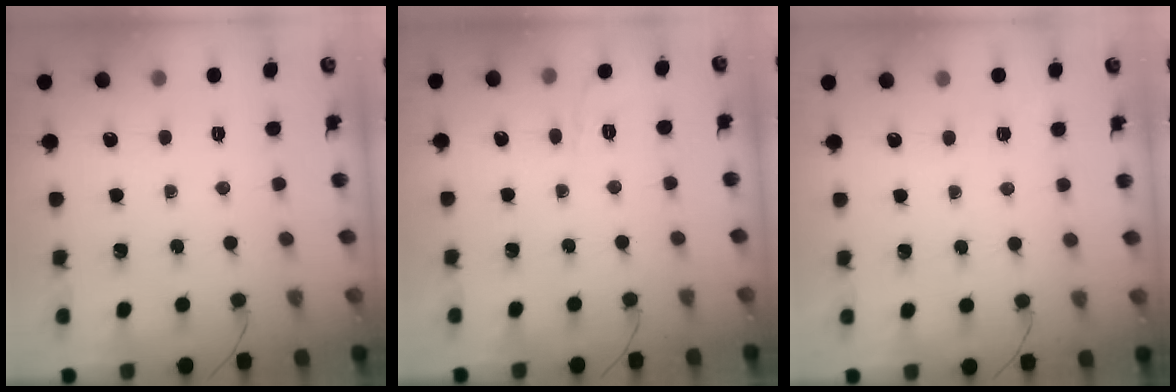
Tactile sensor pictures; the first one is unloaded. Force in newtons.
{"total": 8.5, "press": 8.3, "slide": 1.9}
{"total": 5.2, "press": 5.0, "slide": 1.6}